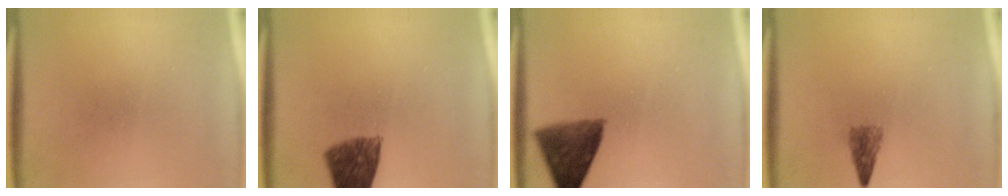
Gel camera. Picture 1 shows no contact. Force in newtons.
{"total": 8.3}
{"total": 8.6}
{"total": 2.2}